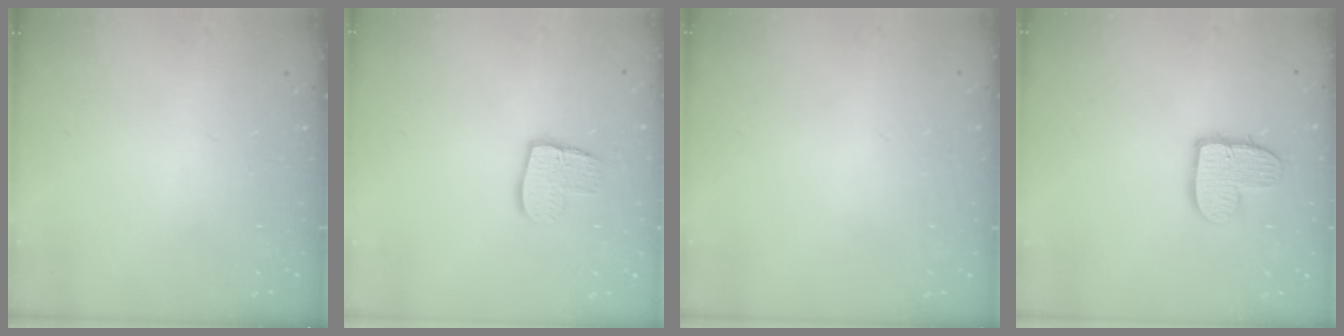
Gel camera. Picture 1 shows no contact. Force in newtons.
{"total": 9.8, "press": 9.8, "slide": 0.9}
{"total": 0.0}
{"total": 10.9, "press": 10.8, "slide": 0.7}